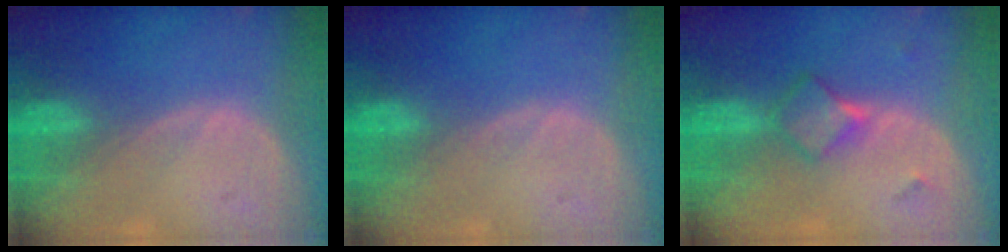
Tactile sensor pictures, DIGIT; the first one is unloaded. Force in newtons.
{"total": 0.0}
{"total": 4.8, "press": 4.2, "slide": 2.4}